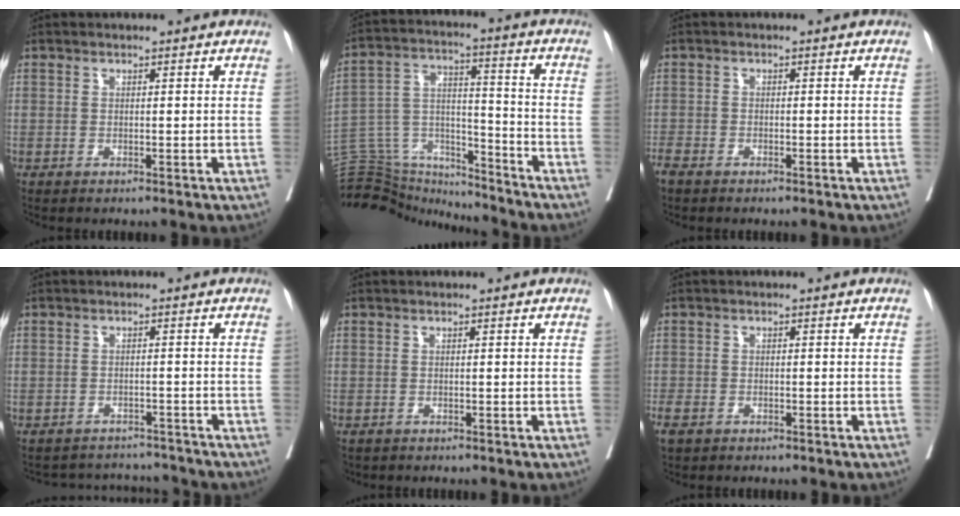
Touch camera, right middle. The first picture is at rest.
{"total": 16.5, "force": [-15.9, 3.5, 2.5], "torque": [-0.056, 0.051, -0.259]}
{"total": 2.6, "force": [-2.1, 0.9, 1.2], "torque": [-0.028, -0.006, -0.035]}
{"total": 5.8, "force": [-5.5, 1.5, -1.1], "torque": [0.020, 0.022, -0.072]}
{"total": 1.1, "force": [-0.8, 0.7, 0.2], "torque": [-0.011, 0.000, -0.011]}
{"total": 3.1, "force": [-2.0, 1.8, 1.5], "torque": [-0.036, -0.005, -0.030]}